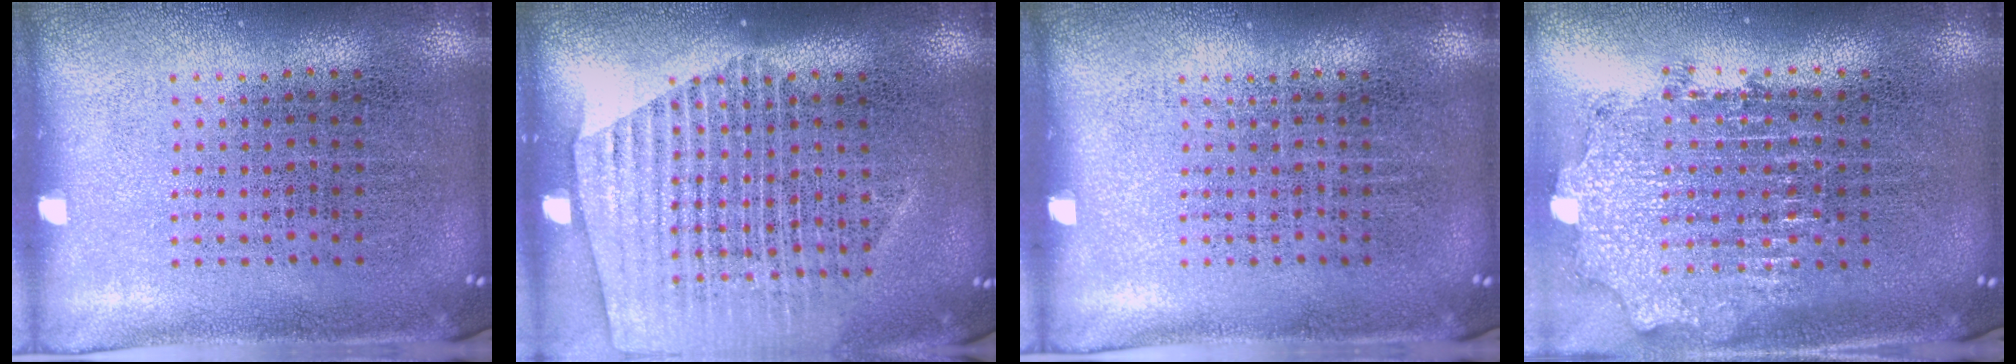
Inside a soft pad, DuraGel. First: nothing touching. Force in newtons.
{"total": 1.6, "press": 1.6, "slide": 0.5}
{"total": 0.0}
{"total": 2.0, "press": 1.6, "slide": 1.3}